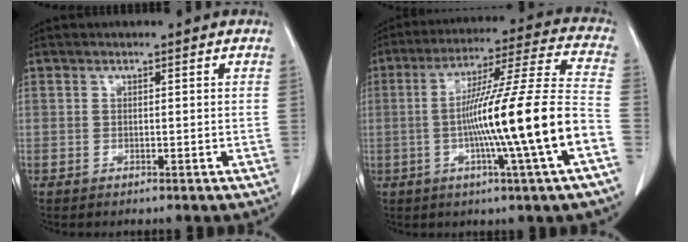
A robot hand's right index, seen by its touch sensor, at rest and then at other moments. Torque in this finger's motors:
{"motor_torque": [2.14, 0.00, 1.05, 0.21]}